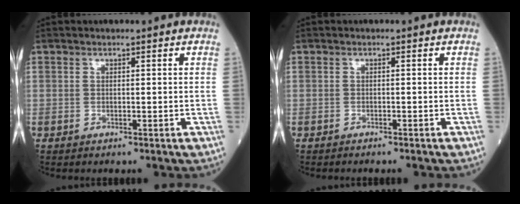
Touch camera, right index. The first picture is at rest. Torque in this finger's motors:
{"motor_torque": [0.06, -0.07, -0.01, 0.01]}